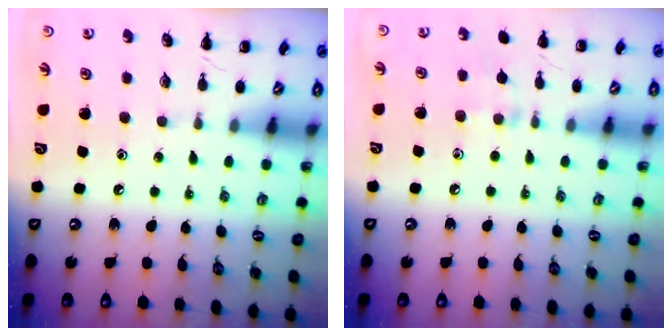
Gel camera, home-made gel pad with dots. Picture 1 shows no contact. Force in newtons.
{"total": 6.9, "press": 6.5, "slide": 2.2}